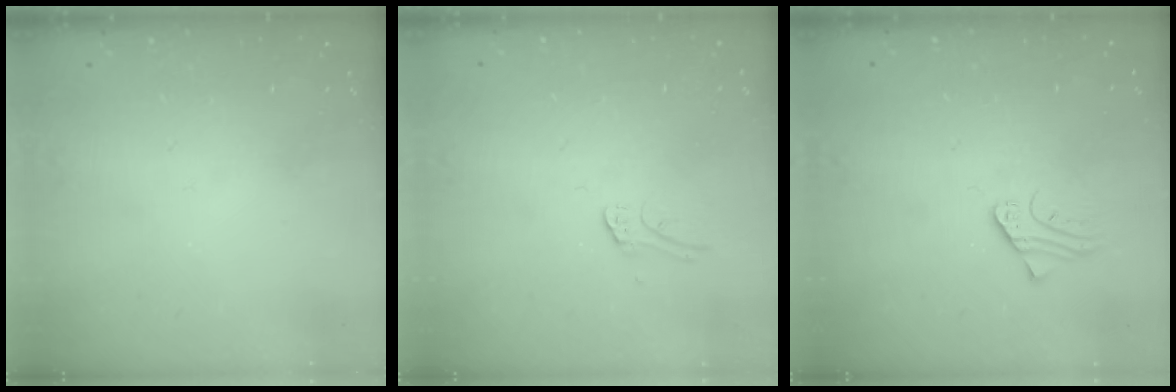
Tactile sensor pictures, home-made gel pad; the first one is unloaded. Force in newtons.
{"total": 5.6, "press": 5.5, "slide": 0.6}
{"total": 2.2, "press": 2.2, "slide": 0.3}